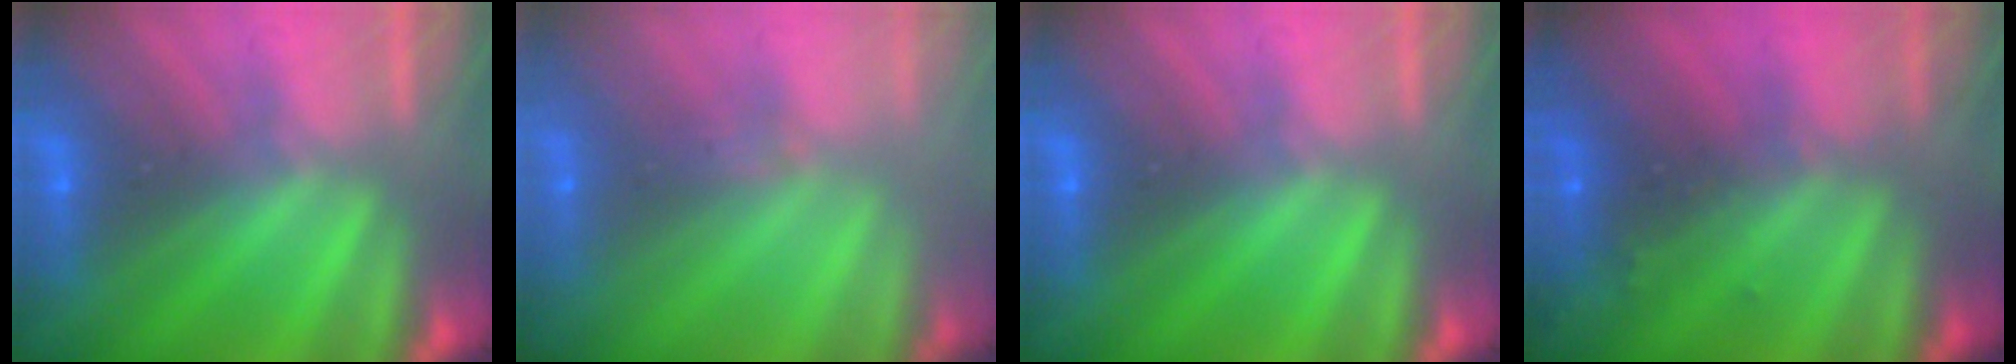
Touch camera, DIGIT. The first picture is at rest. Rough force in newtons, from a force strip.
{"total": 2.5}
{"total": 0.0}
{"total": 6.6}